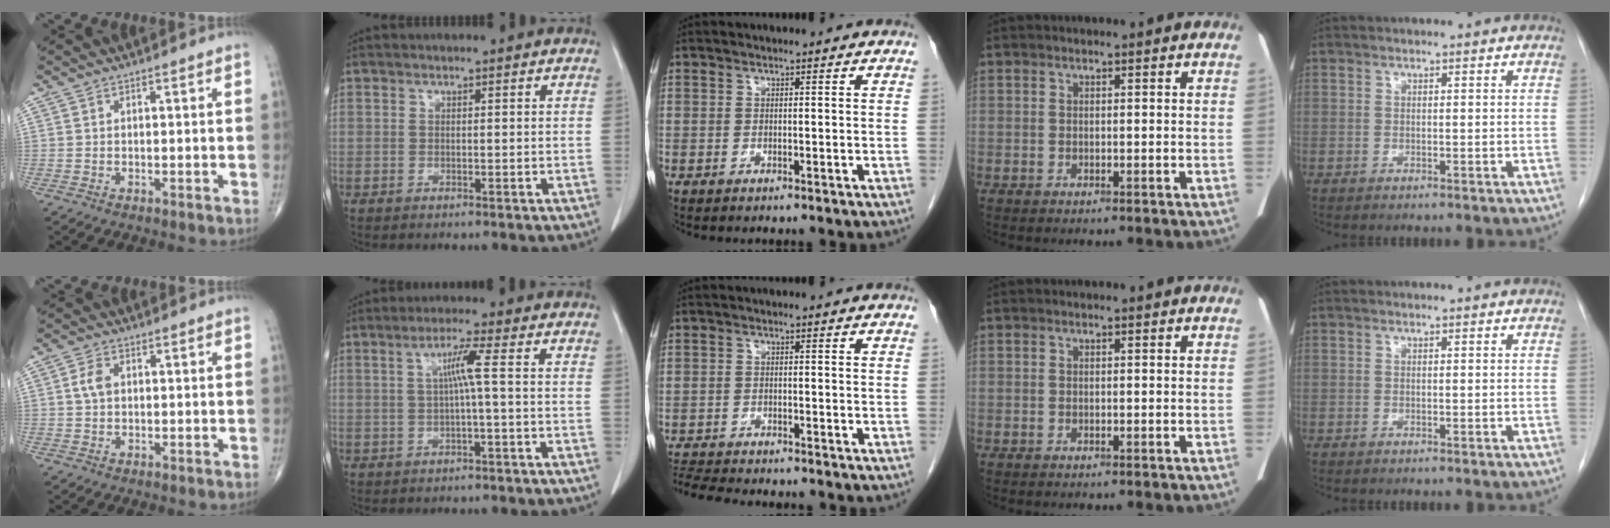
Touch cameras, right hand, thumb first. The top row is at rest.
{"thumb": {"total": 3.2, "force": [0.5, 2.2, 2.3], "torque": [-0.047, 0.004, 0.007]}, "index": {"total": 3.8, "force": [0.2, -0.8, 3.7], "torque": [-0.070, 0.008, 0.005]}, "middle": {"total": 7.5, "force": [-7.0, 0.9, 2.6], "torque": [-0.046, -0.011, -0.112]}}